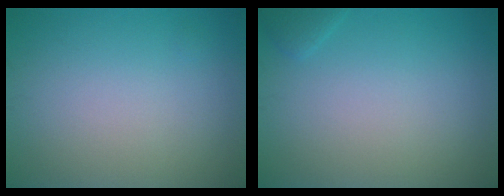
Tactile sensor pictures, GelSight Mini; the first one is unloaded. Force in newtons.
{"total": 0.7, "press": 0.7, "slide": 0.1}